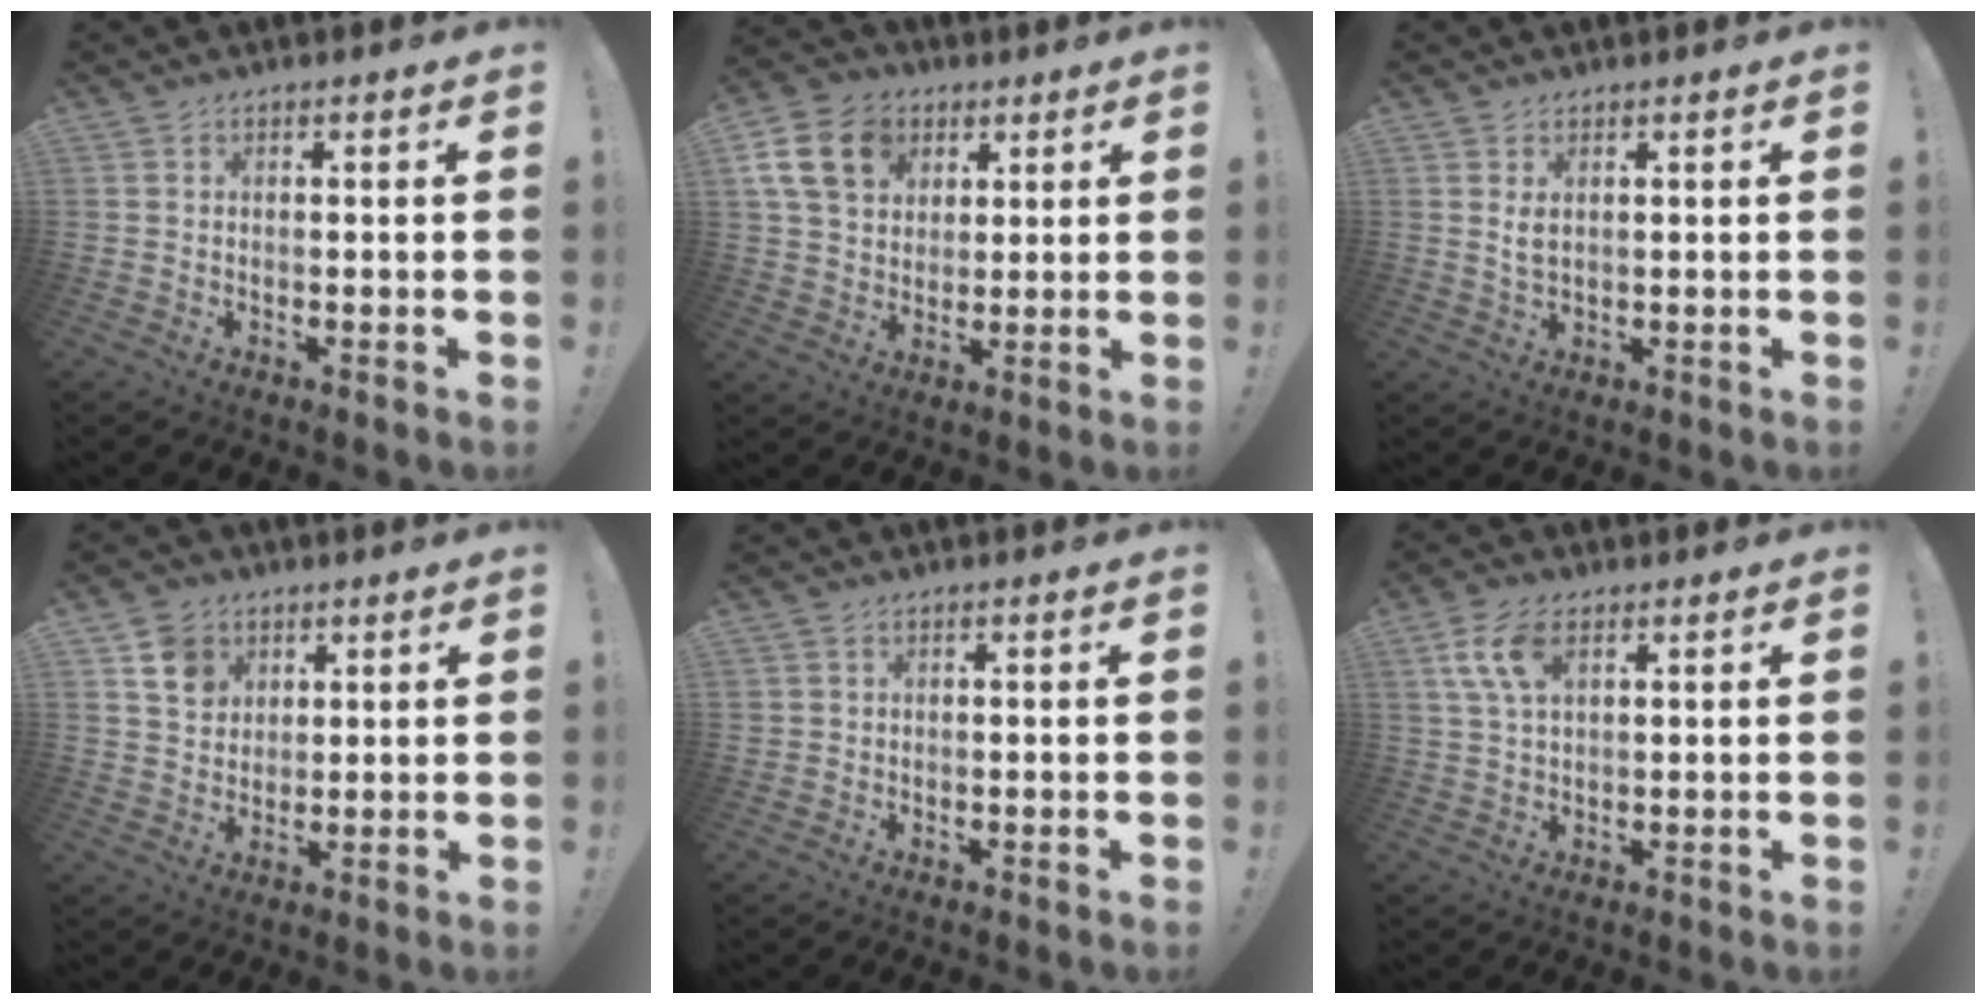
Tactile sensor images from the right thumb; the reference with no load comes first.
{"total": 15.6, "force": [5.7, 12.1, 8.1], "torque": [-0.129, -0.017, 0.115]}
{"total": 3.0, "force": [0.9, 1.4, 2.5], "torque": [-0.040, -0.002, 0.014]}
{"total": 8.2, "force": [4.3, 6.6, 2.4], "torque": [-0.025, -0.025, 0.085]}
{"total": 1.5, "force": [0.7, 1.4, 0.2], "torque": [0.005, -0.004, 0.012]}
{"total": 8.5, "force": [3.3, 4.3, 6.6], "torque": [-0.132, 0.000, 0.062]}